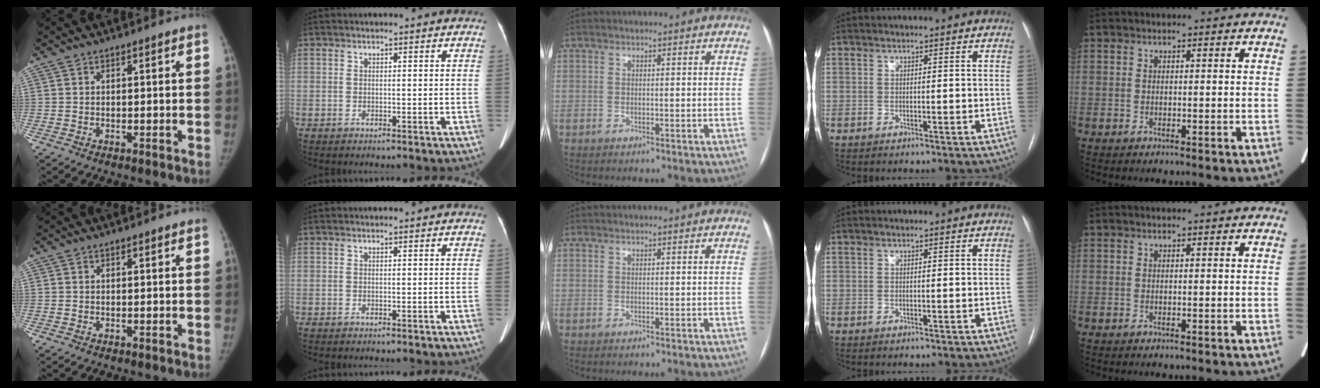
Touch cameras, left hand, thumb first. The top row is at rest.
{}